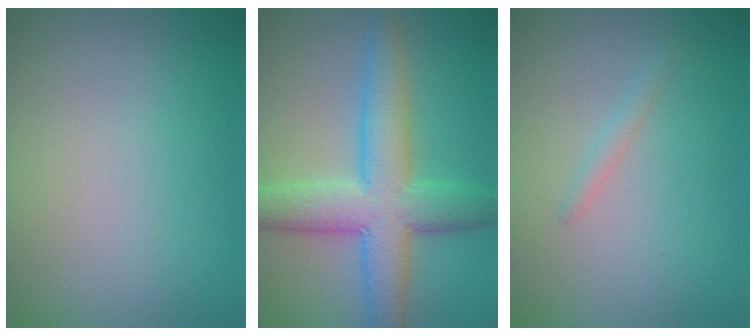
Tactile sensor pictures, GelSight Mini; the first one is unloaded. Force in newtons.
{"total": 7.1, "press": 7.1, "slide": 0.2}
{"total": 0.8, "press": 0.8, "slide": 0.1}